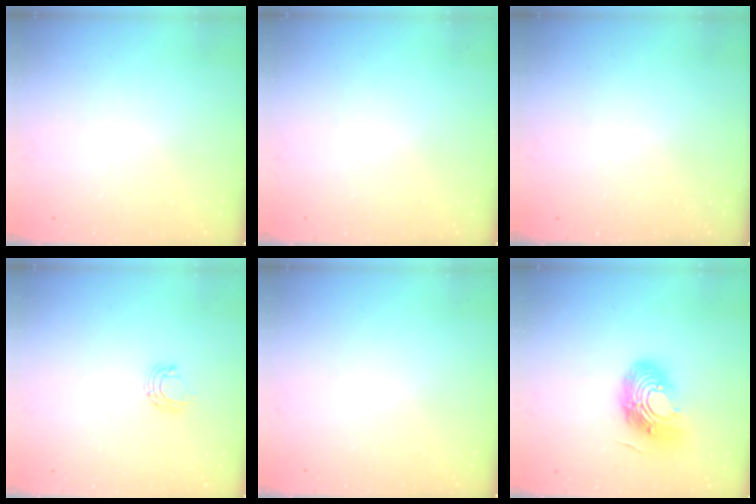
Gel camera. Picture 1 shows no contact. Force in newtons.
{"total": 0.0}
{"total": 0.0}
{"total": 5.1, "press": 5.1, "slide": 0.4}
{"total": 0.0}
{"total": 14.7, "press": 14.6, "slide": 1.2}